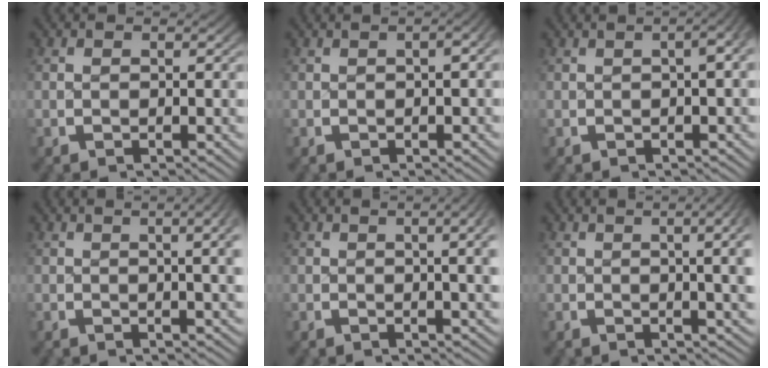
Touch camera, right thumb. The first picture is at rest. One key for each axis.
{"total": 0.8, "fx": -0.1, "fy": 0.1, "fz": 0.8, "tx": -0.008, "ty": 0.004, "tz": -0.002}
{"total": 2.8, "fx": 0.2, "fy": 1.0, "fz": 2.6, "tx": -0.022, "ty": 0.018, "tz": -0.003}
{"total": 4.3, "fx": 1.2, "fy": 1.0, "fz": 4.0, "tx": -0.029, "ty": 0.014, "tz": 0.013}
{"total": 3.8, "fx": 1.0, "fy": 0.7, "fz": 3.6, "tx": -0.028, "ty": 0.011, "tz": 0.012}
{"total": 5.9, "fx": 1.4, "fy": 1.9, "fz": 5.4, "tx": -0.037, "ty": 0.020, "tz": 0.013}